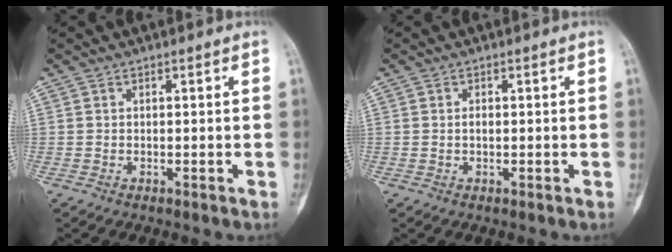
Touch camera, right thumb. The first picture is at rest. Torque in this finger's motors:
{"motor_torque": [0.10, 0.89, 0.16, -0.31, 0.00]}